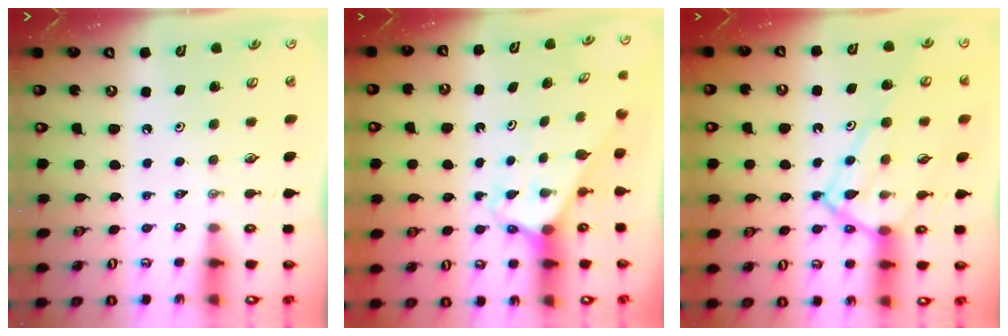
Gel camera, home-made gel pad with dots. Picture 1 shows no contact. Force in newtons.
{"total": 2.7, "press": 2.7, "slide": 0.1}
{"total": 13.6, "press": 13.5, "slide": 1.4}